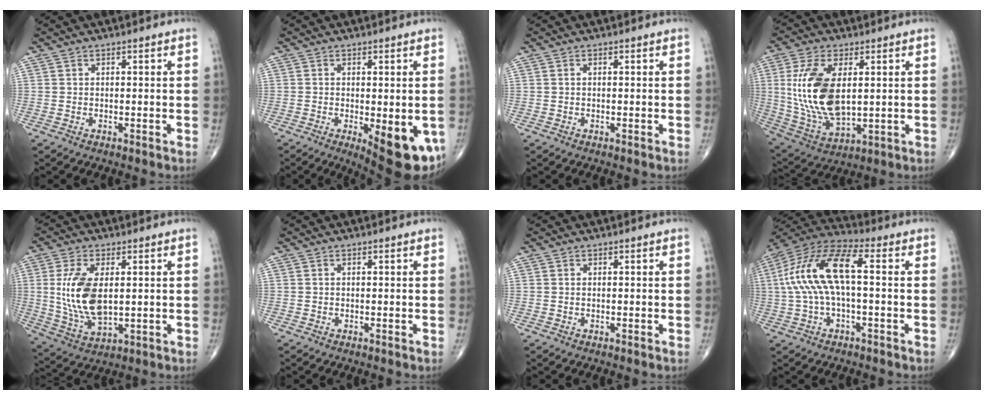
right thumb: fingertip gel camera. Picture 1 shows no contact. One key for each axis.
{"total": 12.6, "fx": -3.9, "fy": 4.6, "fz": 11.1, "tx": -0.125, "ty": -0.018, "tz": -0.041}
{"total": 0.0}
{"total": 16.9, "fx": 2.4, "fy": 8.8, "fz": 14.2, "tx": -0.285, "ty": -0.017, "tz": 0.059}
{"total": 12.8, "fx": 1.4, "fy": 6.6, "fz": 10.9, "tx": -0.219, "ty": -0.013, "tz": 0.037}
{"total": 0.0}
{"total": 0.0}
{"total": 15.5, "fx": 1.0, "fy": 6.1, "fz": 14.2, "tx": -0.304, "ty": 0.045, "tz": 0.014}